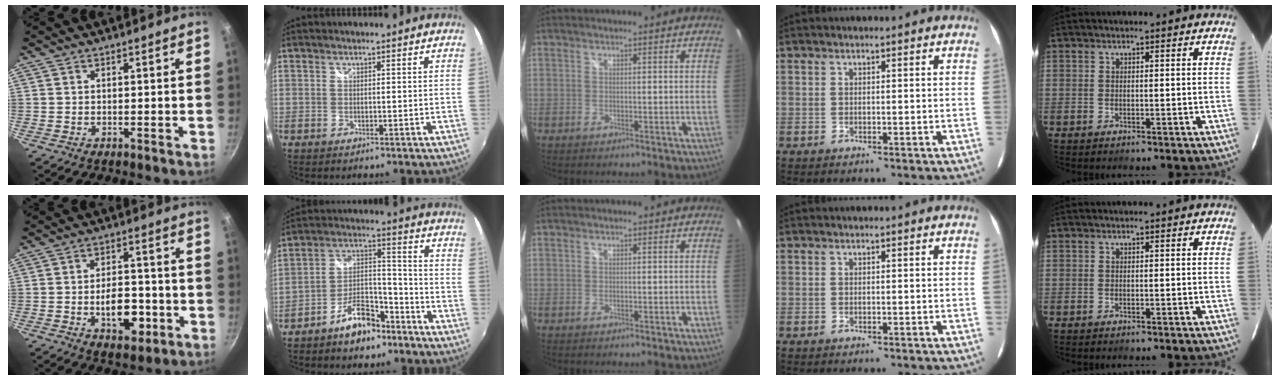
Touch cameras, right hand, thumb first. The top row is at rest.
{"thumb": {"total": 10.2, "force": [-2.8, 5.9, 7.8], "torque": [-0.090, 0.014, -0.040]}, "index": {"total": 10.1, "force": [-7.3, 4.4, 5.2], "torque": [-0.093, 0.035, -0.116]}}